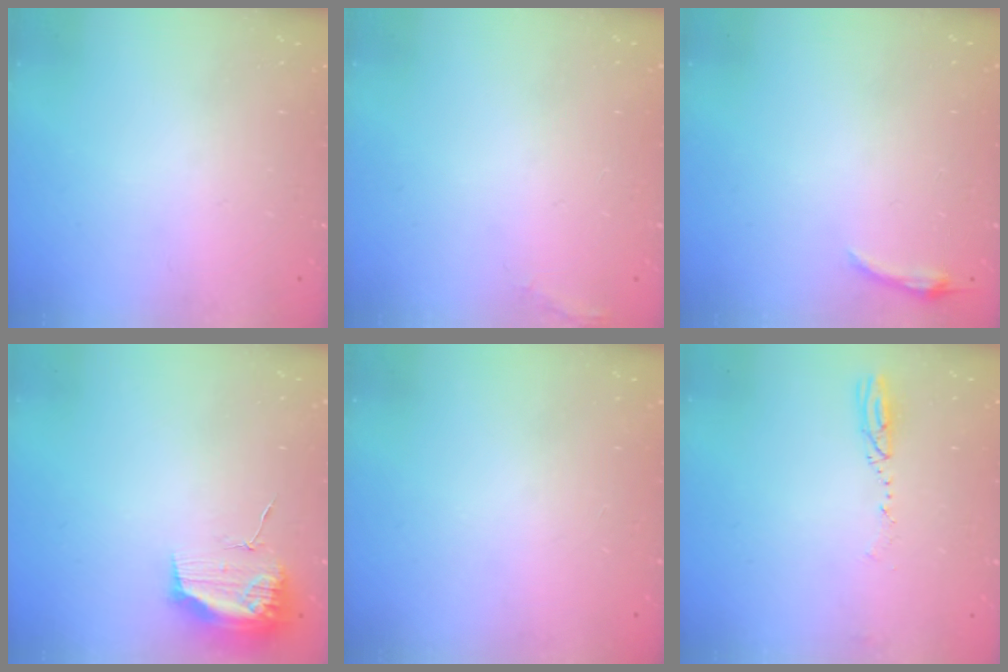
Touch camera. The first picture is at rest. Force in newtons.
{"total": 4.4, "press": 4.0, "slide": 1.9}
{"total": 4.2, "press": 3.6, "slide": 2.0}
{"total": 12.4, "press": 12.4, "slide": 0.1}
{"total": 0.0}
{"total": 3.8, "press": 3.7, "slide": 0.6}